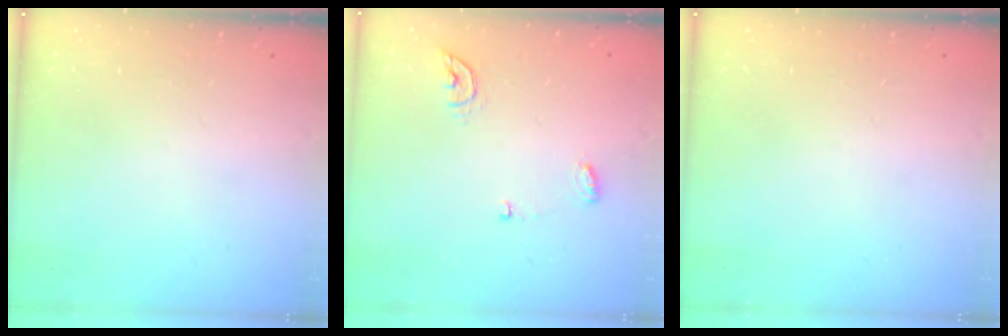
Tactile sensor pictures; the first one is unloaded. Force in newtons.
{"total": 5.5, "press": 5.5, "slide": 0.5}
{"total": 0.0}